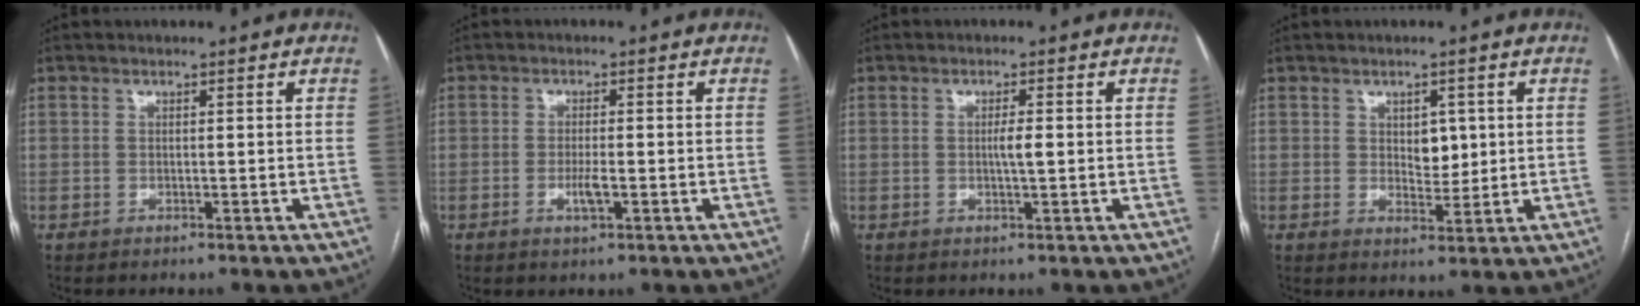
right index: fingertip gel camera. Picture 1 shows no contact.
{"total": 2.8, "force": [-0.9, 0.6, 2.6], "torque": [-0.053, -0.003, -0.014]}
{"total": 2.1, "force": [0.0, 0.1, 2.1], "torque": [-0.039, 0.000, 0.000]}
{"total": 3.7, "force": [0.9, 2.3, 2.7], "torque": [-0.034, -0.003, 0.019]}